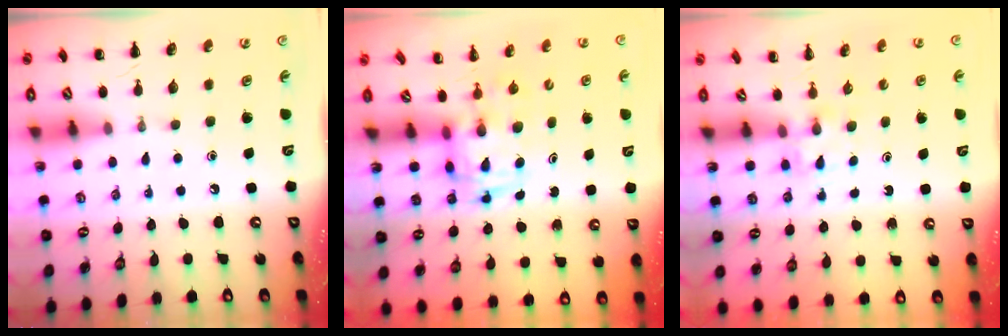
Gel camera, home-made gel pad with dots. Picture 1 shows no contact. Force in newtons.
{"total": 2.9, "press": 2.8, "slide": 0.5}
{"total": 1.7, "press": 1.4, "slide": 0.9}